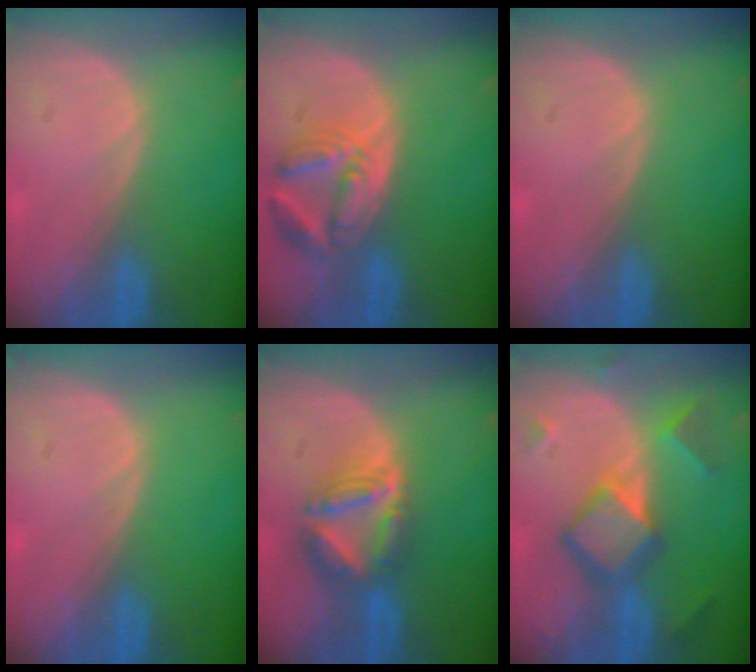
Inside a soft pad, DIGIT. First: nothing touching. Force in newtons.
{"total": 7.7, "press": 6.8, "slide": 3.6}
{"total": 0.0}
{"total": 0.0}
{"total": 8.0, "press": 6.9, "slide": 4.0}
{"total": 7.7, "press": 7.7, "slide": 0.4}